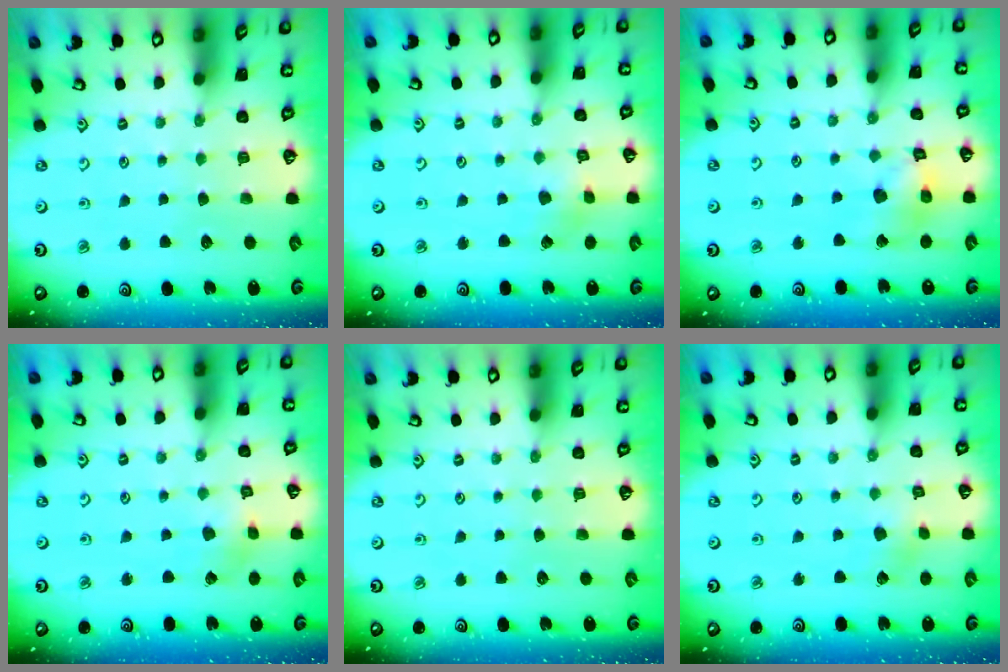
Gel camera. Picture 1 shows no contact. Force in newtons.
{"total": 2.6, "press": 2.6, "slide": 0.2}
{"total": 10.5, "press": 10.4, "slide": 1.4}
{"total": 1.7, "press": 1.7, "slide": 0.2}
{"total": 0.0}
{"total": 2.5, "press": 2.3, "slide": 0.8}